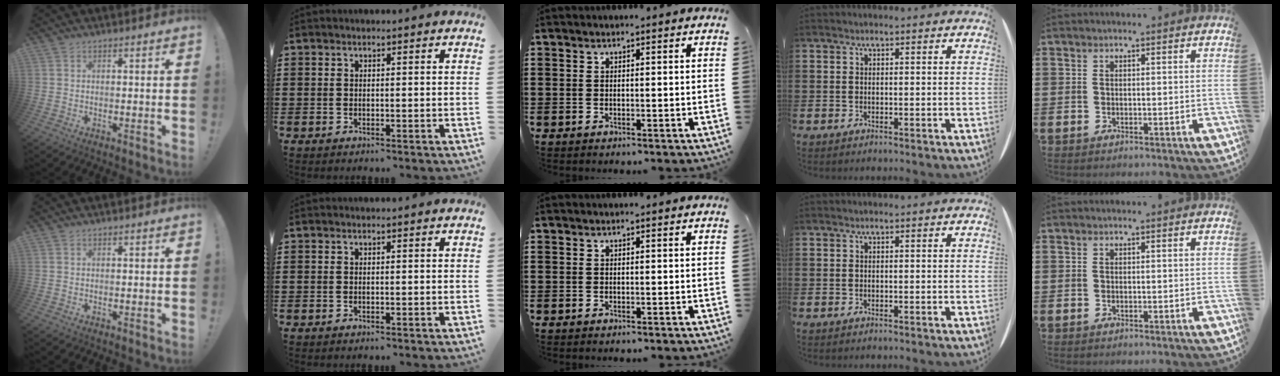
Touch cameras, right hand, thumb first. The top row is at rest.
{}